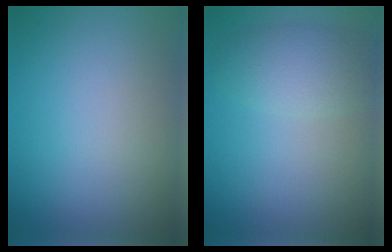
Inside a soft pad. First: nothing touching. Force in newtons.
{"total": 3.2, "press": 3.2, "slide": 0.1}